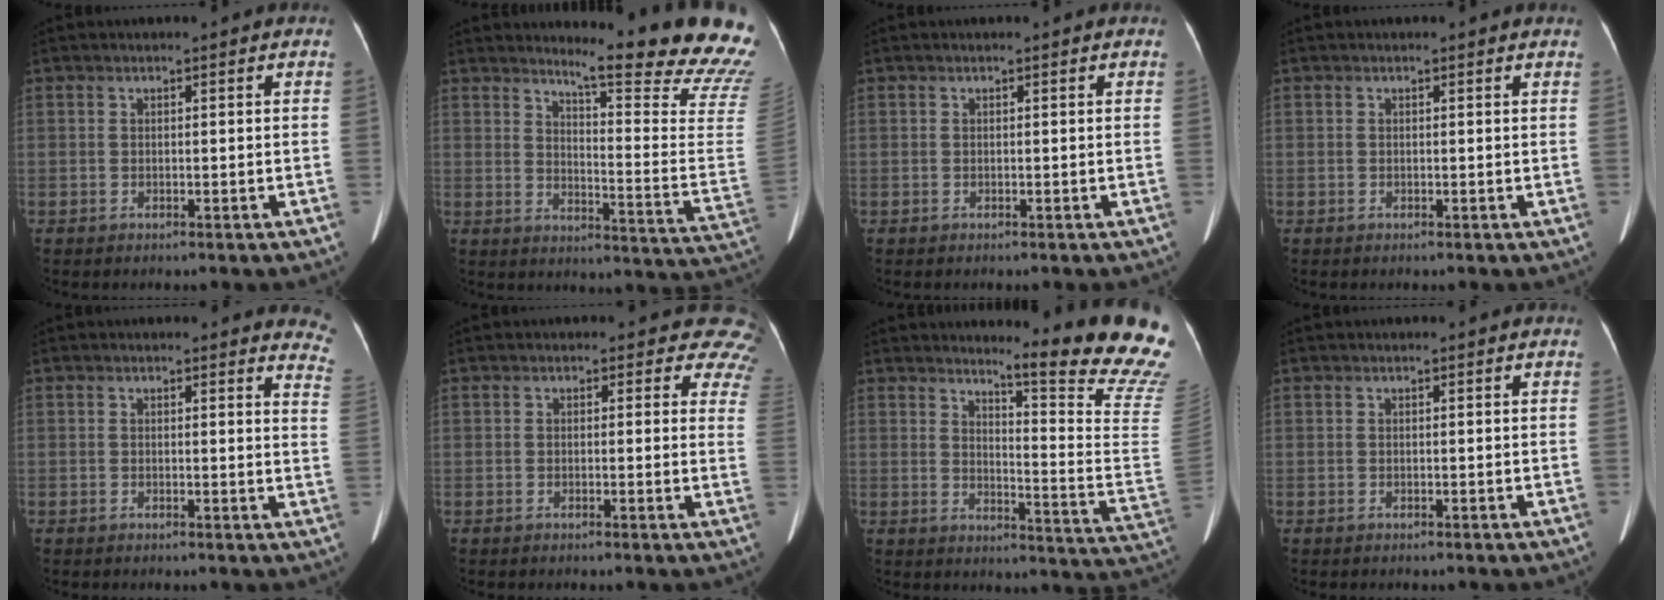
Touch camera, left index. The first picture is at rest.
{"total": 20.0, "force": [18.4, -0.5, 7.9], "torque": [-0.112, -0.142, 0.210]}
{"total": 0.5, "force": [0.5, 0.1, 0.1], "torque": [-0.006, 0.010, -0.002]}
{"total": 0.9, "force": [0.8, 0.5, 0.0], "torque": [-0.009, 0.005, 0.001]}
{"total": 7.6, "force": [7.2, 2.0, 1.2], "torque": [0.022, -0.035, 0.036]}
{"total": 7.0, "force": [5.9, 3.6, 1.3], "torque": [0.027, -0.011, 0.023]}
{"total": 18.6, "force": [16.6, -1.7, 8.1], "torque": [-0.116, -0.149, 0.191]}
{"total": 0.0}